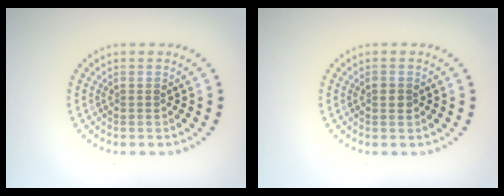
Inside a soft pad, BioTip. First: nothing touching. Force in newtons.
{"total": 1.0, "press": 1.0, "slide": 0.1}